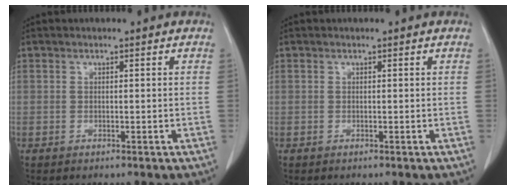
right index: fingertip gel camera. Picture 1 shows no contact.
{"total": 0.0}